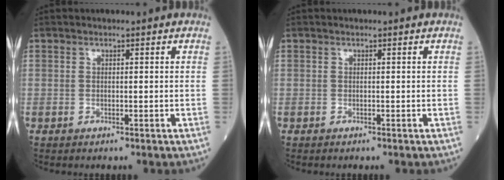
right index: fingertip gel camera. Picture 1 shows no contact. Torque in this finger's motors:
{"motor_torque": [0.14, 0.09, -0.01, 0.01]}